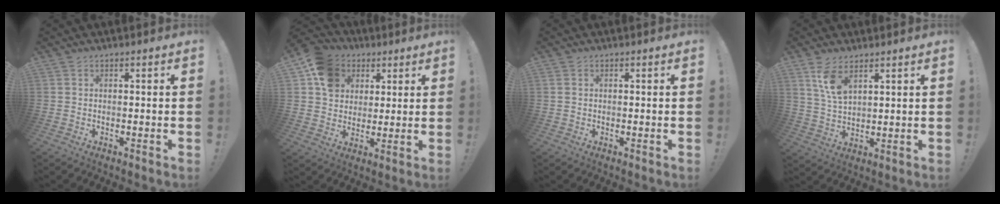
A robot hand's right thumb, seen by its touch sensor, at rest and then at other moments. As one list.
[{"total": 12.0, "force": [4.7, 10.0, 4.9], "torque": [-0.062, -0.017, 0.093]}, {"total": 0.9, "force": [0.2, 0.8, 0.5], "torque": [-0.009, 0.004, 0.005]}, {"total": 8.2, "force": [4.8, 3.7, 5.4], "torque": [-0.098, -0.024, 0.086]}]